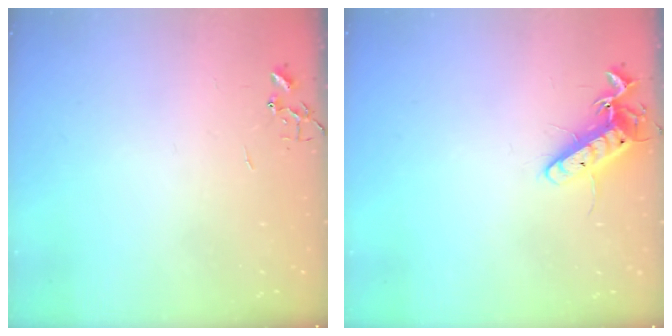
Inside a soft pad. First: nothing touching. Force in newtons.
{"total": 12.3, "press": 12.2, "slide": 0.9}